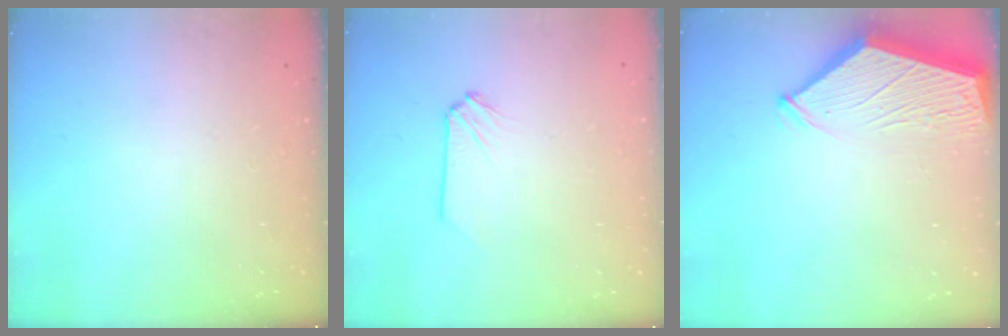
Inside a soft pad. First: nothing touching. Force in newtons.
{"total": 0.0}
{"total": 3.8, "press": 3.8, "slide": 0.6}